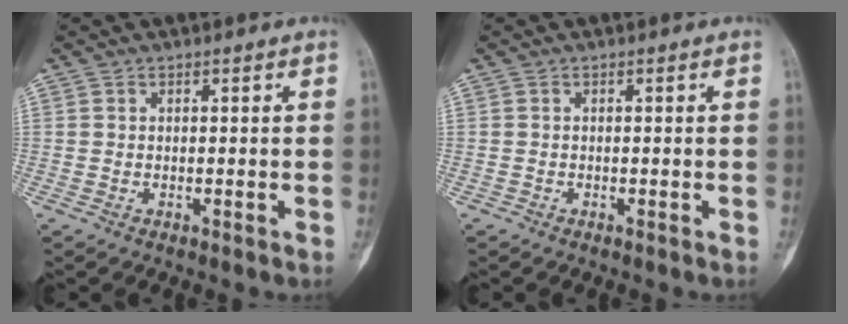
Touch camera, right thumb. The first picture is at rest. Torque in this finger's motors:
{"motor_torque": [-0.51, -0.09, -0.17, -0.27, -0.10]}